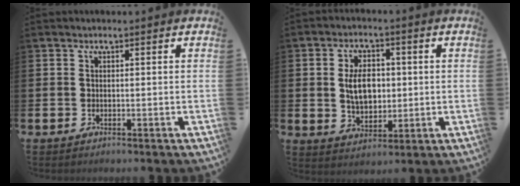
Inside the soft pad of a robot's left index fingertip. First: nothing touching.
{"total": 6.0, "force": [0.8, 3.9, 4.5], "torque": [-0.073, 0.007, 0.006]}